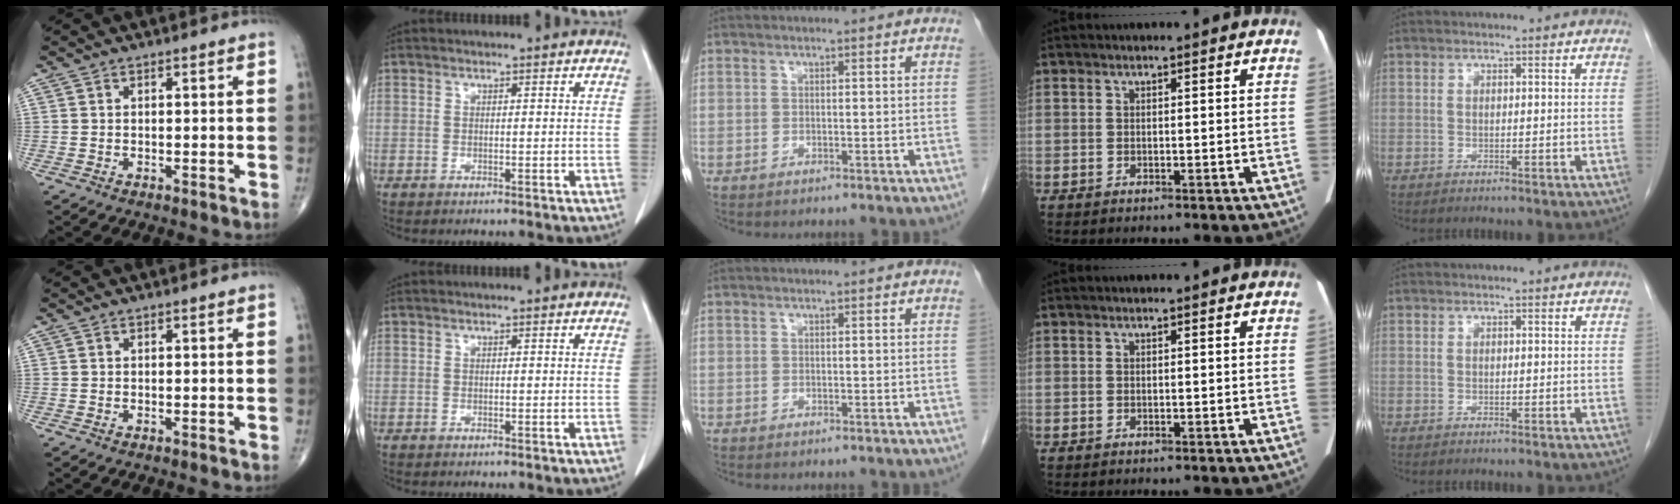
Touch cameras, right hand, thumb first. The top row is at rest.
{}